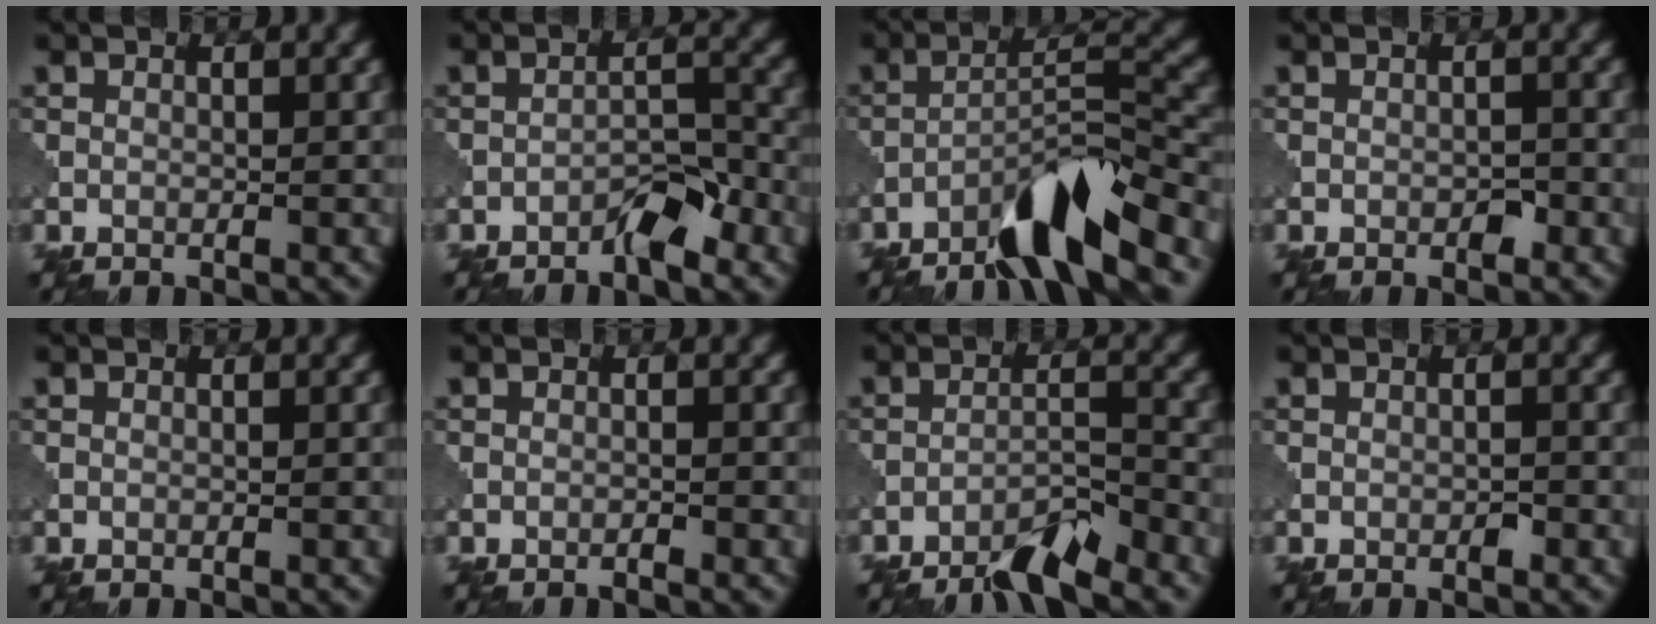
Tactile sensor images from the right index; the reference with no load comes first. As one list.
[{"total": 3.1, "force": [-2.3, 0.9, 1.9], "torque": [-0.024, 0.013, -0.040]}, {"total": 7.3, "force": [-5.4, 0.9, 4.9], "torque": [-0.082, 0.010, -0.100]}, {"total": 1.1, "force": [-0.5, 0.5, 0.8], "torque": [-0.011, 0.002, -0.007]}, {"total": 0.0}, {"total": 0.5, "force": [-0.4, 0.0, 0.3], "torque": [-0.004, 0.002, -0.010]}, {"total": 4.6, "force": [-3.8, 0.5, 2.6], "torque": [-0.044, 0.005, -0.073]}, {"total": 0.7, "force": [-0.3, 0.3, 0.5], "torque": [-0.008, 0.002, -0.006]}]